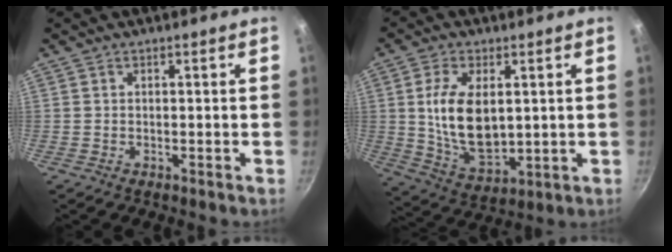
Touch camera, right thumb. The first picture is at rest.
{"total": 13.6, "force": [2.1, 7.5, 11.2], "torque": [-0.194, -0.017, 0.053]}